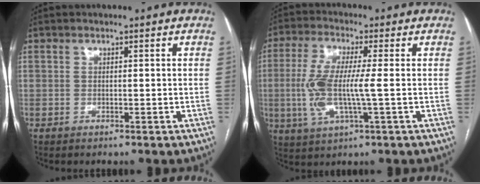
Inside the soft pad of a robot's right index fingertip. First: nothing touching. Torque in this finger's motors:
{"motor_torque": [1.60, -0.12, 0.80, 0.21]}